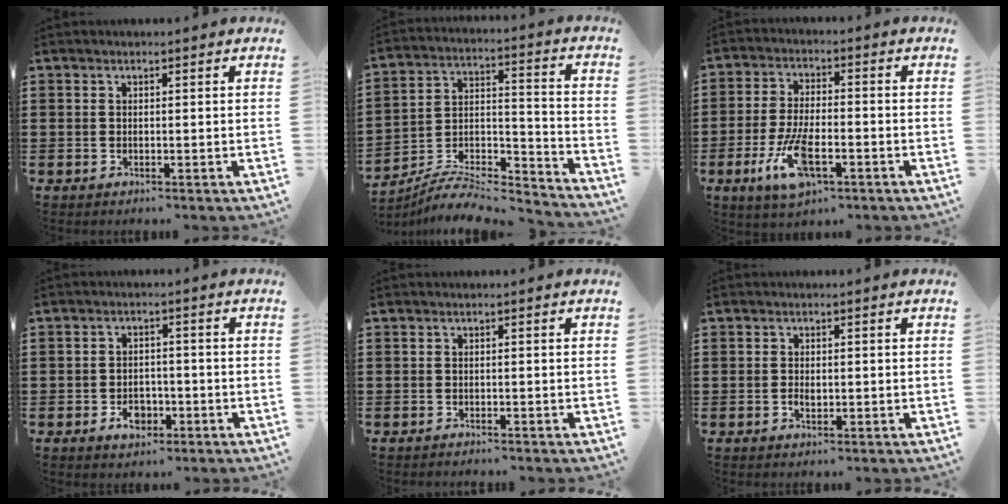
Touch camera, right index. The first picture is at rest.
{"total": 7.5, "force": [-6.8, 2.1, 2.3], "torque": [-0.039, 0.007, -0.133]}
{"total": 9.2, "force": [-3.8, 3.5, 7.7], "torque": [-0.174, -0.013, -0.070]}
{"total": 3.8, "force": [-1.8, 2.5, 2.3], "torque": [-0.034, -0.002, -0.033]}
{"total": 0.8, "force": [-0.8, 0.0, 0.0], "torque": [-0.003, 0.000, -0.016]}
{"total": 1.3, "force": [-0.3, 0.7, 1.0], "torque": [-0.020, 0.000, -0.006]}